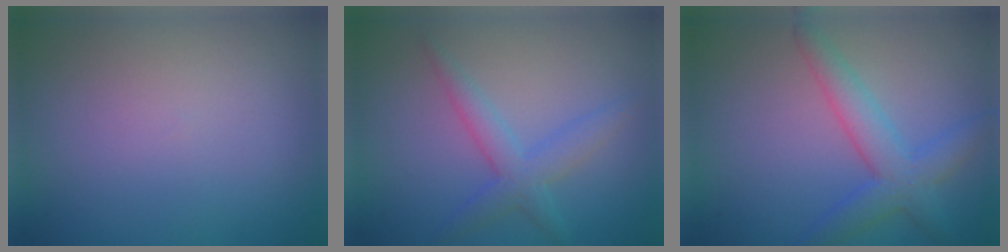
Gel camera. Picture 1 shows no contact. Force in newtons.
{"total": 2.9, "press": 2.9, "slide": 0.1}
{"total": 2.9, "press": 2.9, "slide": 0.2}